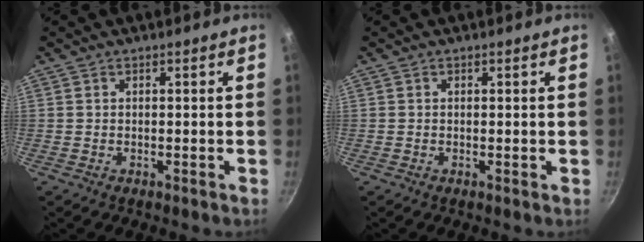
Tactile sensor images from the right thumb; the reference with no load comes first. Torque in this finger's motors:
{"motor_torque": [0.56, 0.26, -0.50, -0.02, 0.00]}